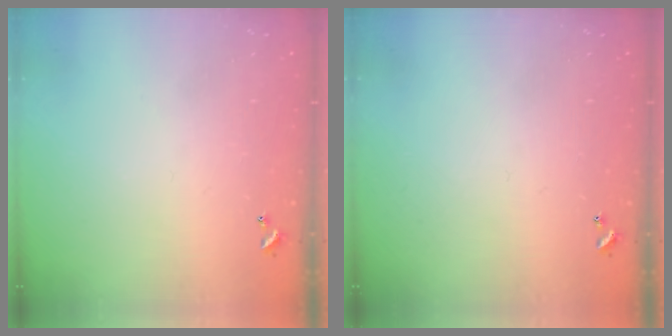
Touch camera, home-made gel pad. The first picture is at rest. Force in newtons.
{"total": 0.0}